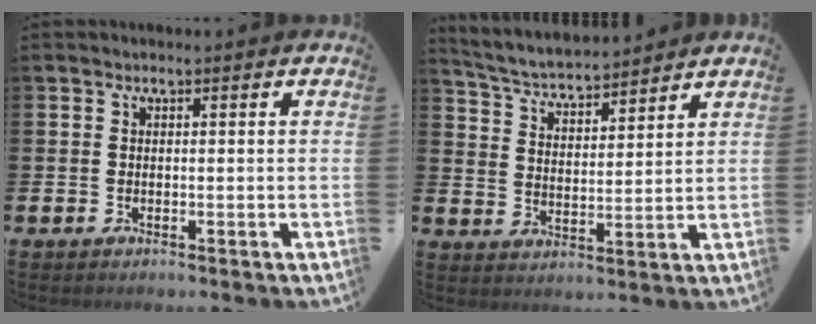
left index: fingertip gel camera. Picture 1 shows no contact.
{"total": 4.6, "force": [4.6, 0.4, 0.6], "torque": [-0.034, -0.036, 0.078]}